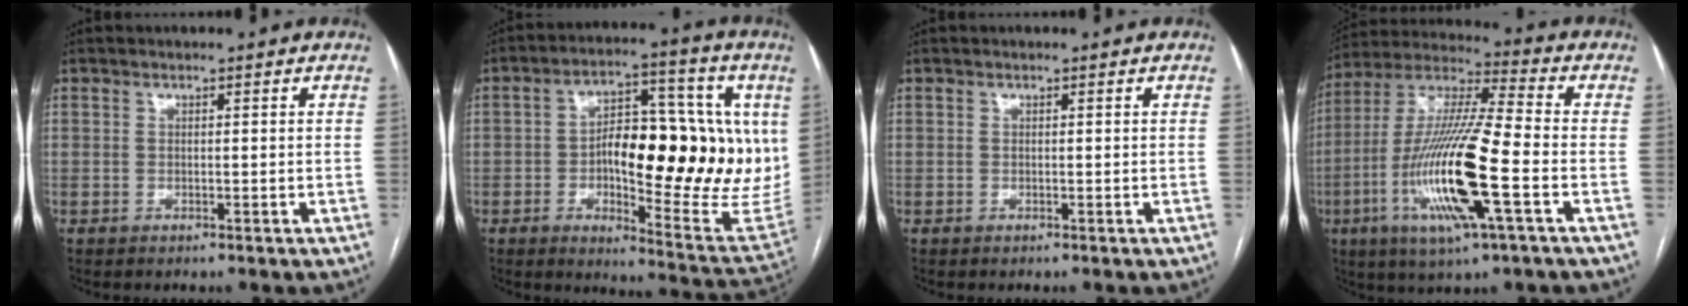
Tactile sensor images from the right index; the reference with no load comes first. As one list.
[{"total": 22.1, "force": [1.3, 7.4, 20.8], "torque": [-0.257, 0.021, 0.026]}, {"total": 0.0}, {"total": 19.0, "force": [-5.5, 1.4, 18.1], "torque": [-0.374, -0.015, -0.102]}]